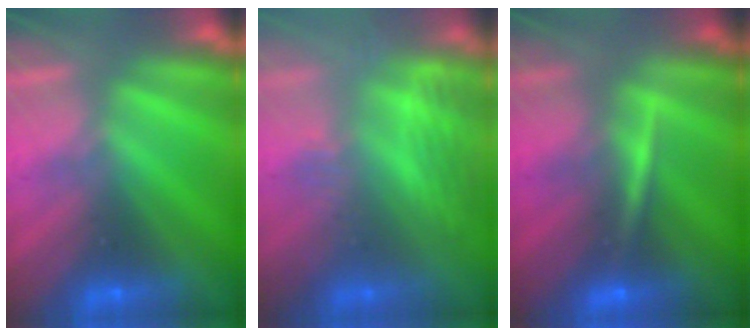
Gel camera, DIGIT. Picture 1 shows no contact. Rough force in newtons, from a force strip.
{"total": 2.8}
{"total": 3.4}